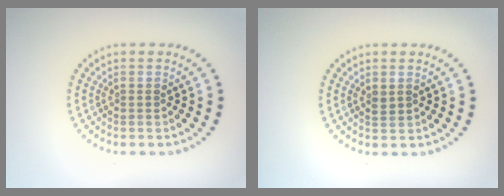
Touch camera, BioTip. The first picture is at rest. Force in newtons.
{"total": 0.8, "press": 0.8, "slide": 0.3}